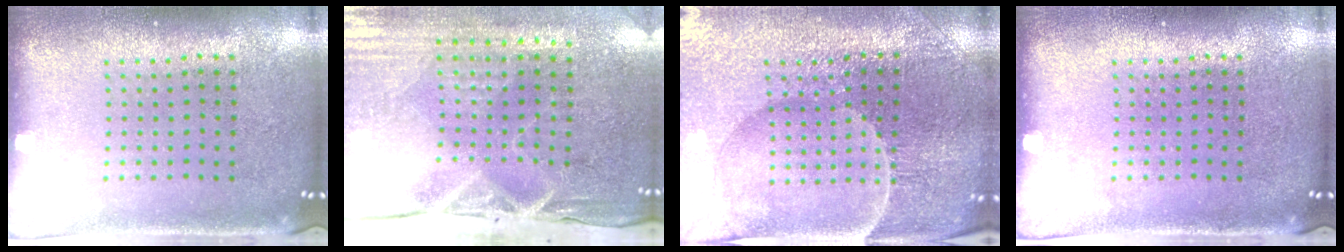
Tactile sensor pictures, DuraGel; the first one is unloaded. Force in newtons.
{"total": 5.0, "press": 4.2, "slide": 2.7}
{"total": 3.8, "press": 3.7, "slide": 0.4}
{"total": 0.0}